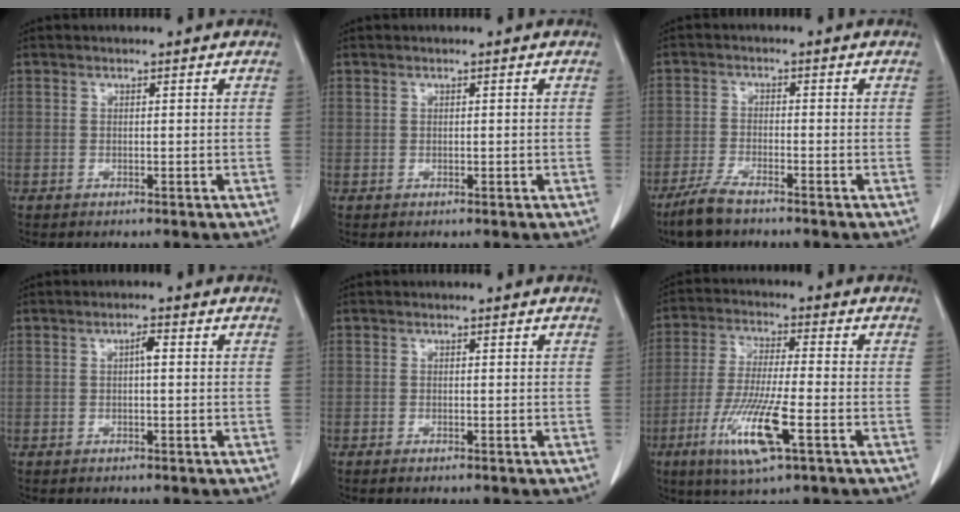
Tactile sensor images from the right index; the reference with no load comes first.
{"total": 0.0}
{"total": 4.6, "force": [-3.7, 0.9, 2.6], "torque": [-0.067, -0.010, -0.072]}
{"total": 1.6, "force": [0.2, 0.3, 1.5], "torque": [-0.026, 0.004, 0.003]}
{"total": 0.6, "force": [-0.4, 0.1, 0.3], "torque": [-0.008, -0.001, -0.006]}
{"total": 11.6, "force": [-4.7, 0.9, 10.5], "torque": [-0.212, -0.024, -0.087]}